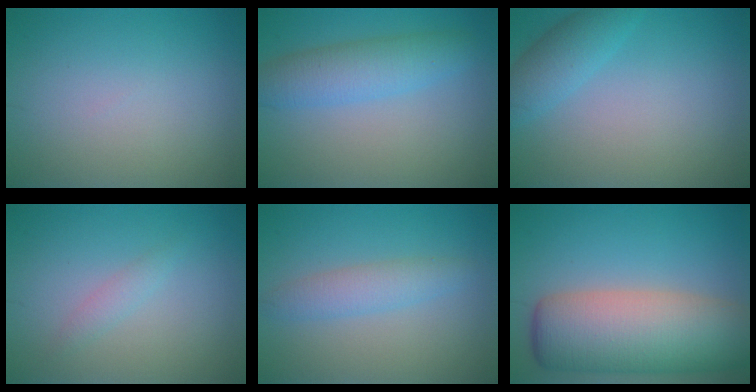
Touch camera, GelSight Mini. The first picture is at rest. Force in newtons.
{"total": 4.3, "press": 4.3, "slide": 0.1}
{"total": 3.0, "press": 3.0, "slide": 0.2}
{"total": 1.2, "press": 1.2, "slide": 0.1}
{"total": 2.5, "press": 2.5, "slide": 0.1}
{"total": 11.3, "press": 11.3, "slide": 0.7}